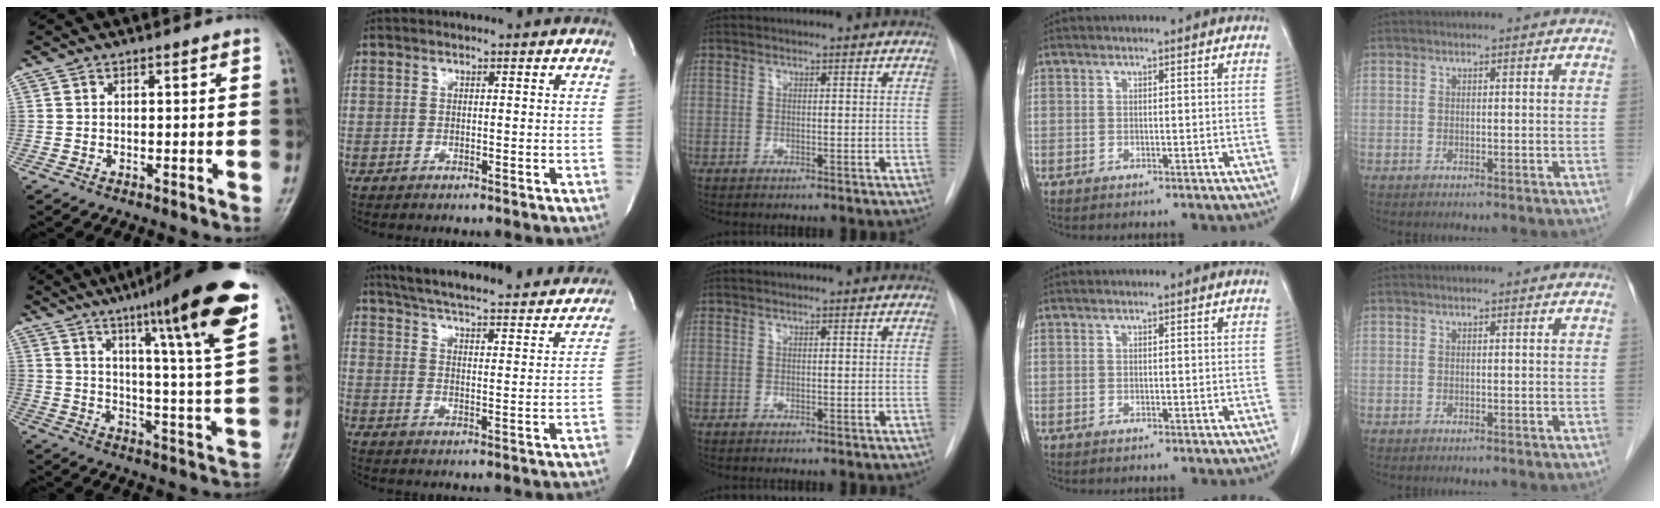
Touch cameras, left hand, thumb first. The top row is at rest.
{"thumb": {"total": 20.6, "force": [12.2, 1.1, 16.6], "torque": [-0.222, -0.051, 0.172]}, "index": {"total": 29.3, "force": [26.8, 4.6, 11.1], "torque": [-0.186, -0.038, 0.337]}}